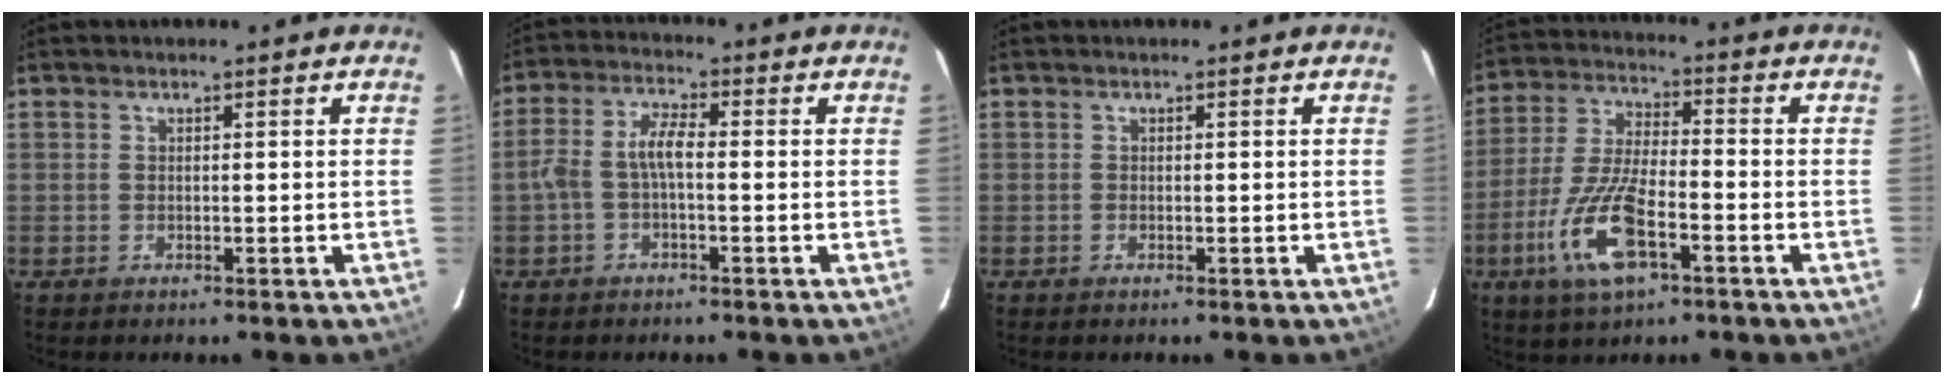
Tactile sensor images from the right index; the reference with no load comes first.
{"total": 5.0, "force": [-1.2, 1.7, 4.5], "torque": [-0.101, 0.018, -0.025]}
{"total": 0.0}
{"total": 13.7, "force": [-6.2, 4.5, 11.4], "torque": [-0.248, -0.011, -0.118]}